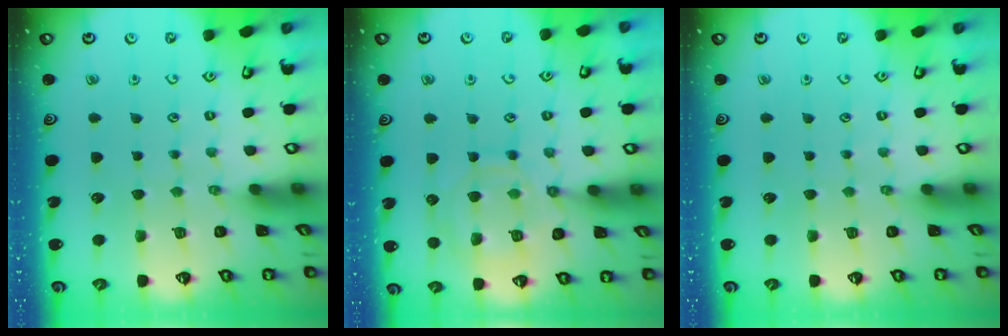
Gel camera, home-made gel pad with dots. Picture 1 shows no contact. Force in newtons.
{"total": 12.8, "press": 12.7, "slide": 1.2}
{"total": 0.0}